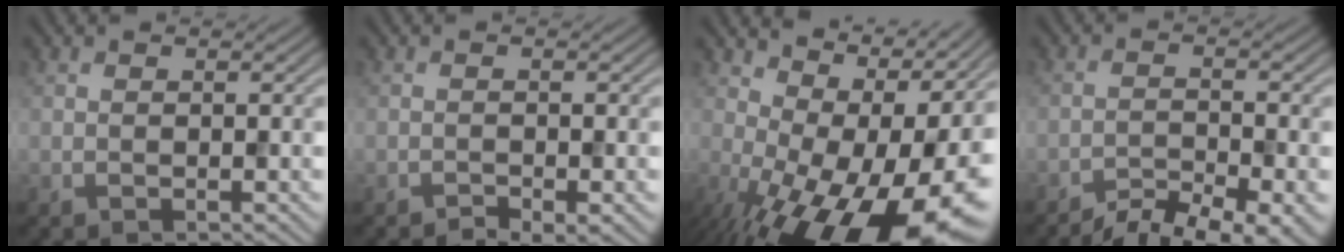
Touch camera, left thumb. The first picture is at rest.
{"total": 2.2, "force": [-1.6, 0.5, 1.5], "torque": [-0.024, -0.003, -0.026]}
{"total": 19.0, "force": [-2.6, 9.4, 16.3], "torque": [-0.199, -0.003, -0.019]}
{"total": 7.1, "force": [-6.0, 1.5, 3.5], "torque": [-0.057, -0.007, -0.093]}